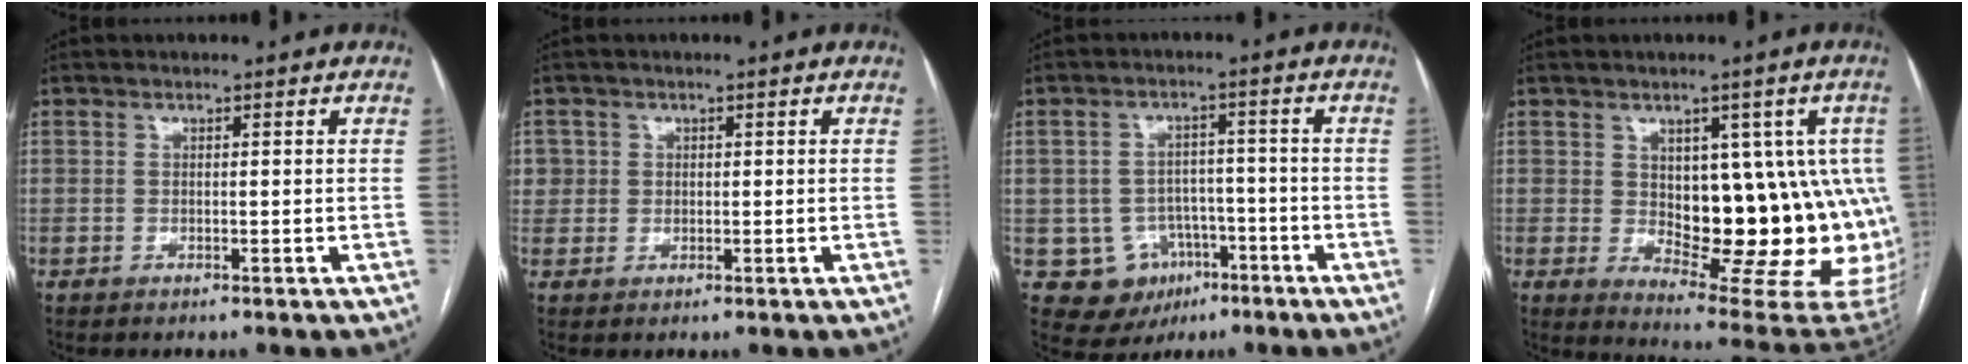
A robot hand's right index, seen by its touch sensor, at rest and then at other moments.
{"total": 2.8, "force": [0.7, 2.7, 0.2], "torque": [0.012, 0.007, 0.014]}
{"total": 8.4, "force": [-3.2, 7.4, 2.2], "torque": [-0.035, 0.014, -0.035]}
{"total": 17.6, "force": [1.0, 8.4, 15.4], "torque": [-0.146, 0.011, 0.035]}